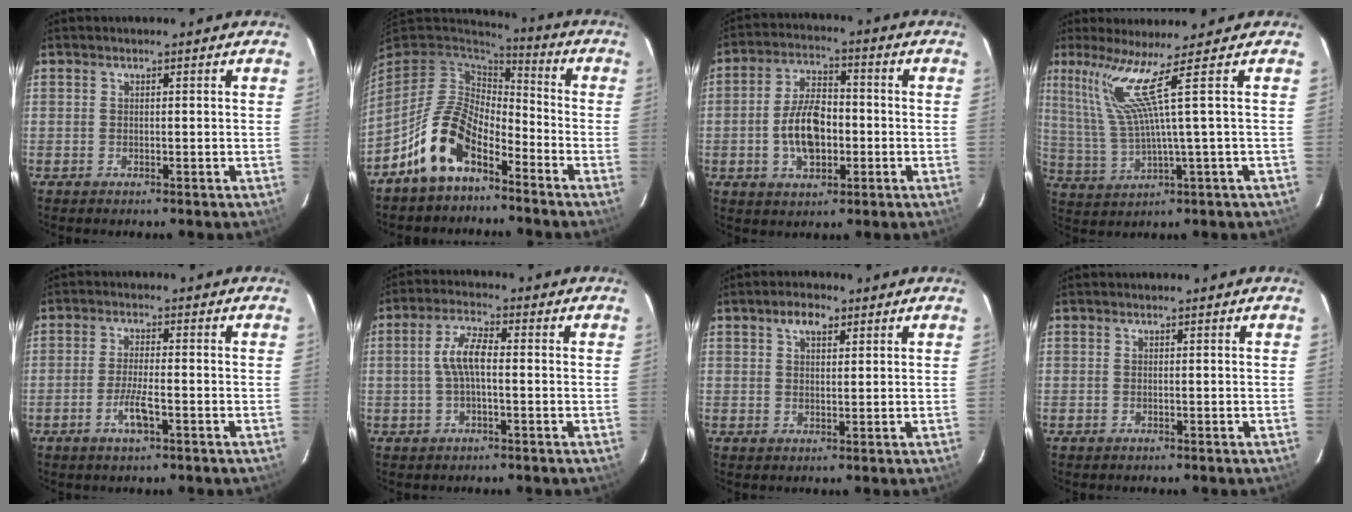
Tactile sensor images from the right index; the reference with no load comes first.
{"total": 12.8, "force": [-7.5, 6.7, 8.0], "torque": [-0.166, 0.010, -0.141]}
{"total": 10.2, "force": [-2.0, 5.8, 8.1], "torque": [-0.156, 0.014, -0.029]}
{"total": 7.0, "force": [3.9, -2.5, 5.2], "torque": [-0.105, -0.003, 0.101]}
{"total": 4.3, "force": [-2.4, 1.5, 3.2], "torque": [-0.068, 0.000, -0.042]}
{"total": 5.5, "force": [-0.3, 1.8, 5.2], "torque": [-0.108, 0.013, -0.007]}
{"total": 3.8, "force": [2.1, 2.1, 2.4], "torque": [-0.040, 0.012, 0.036]}
{"total": 0.0}